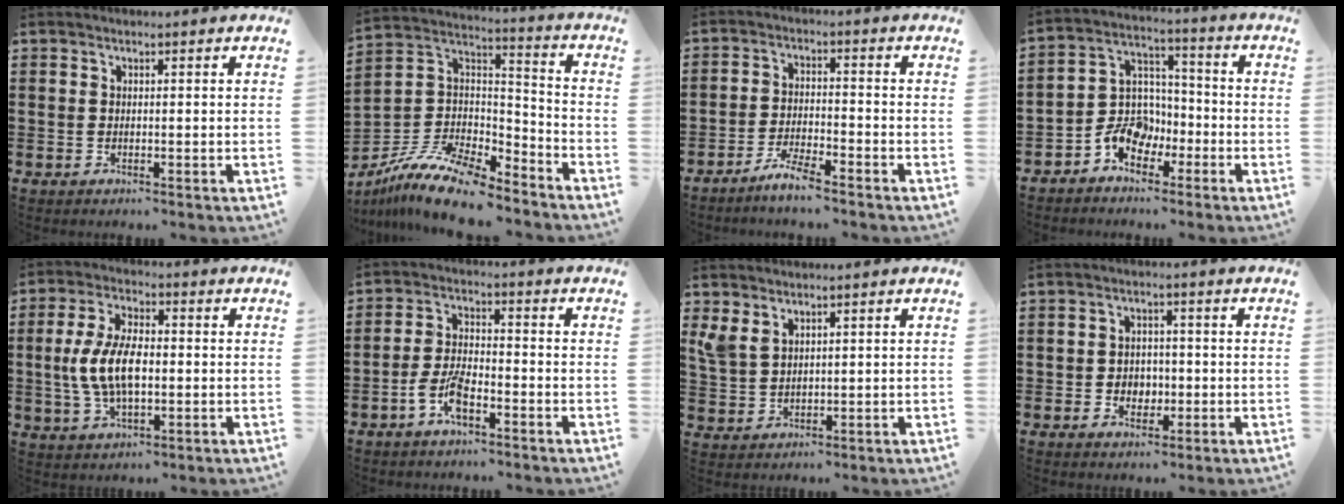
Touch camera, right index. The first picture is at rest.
{"total": 12.2, "force": [-10.0, 3.5, 6.0], "torque": [-0.125, 0.028, -0.195]}
{"total": 4.2, "force": [-3.9, 0.0, 1.6], "torque": [-0.036, 0.001, -0.076]}
{"total": 7.7, "force": [-4.4, 5.4, 3.3], "torque": [-0.080, 0.020, -0.086]}
{"total": 8.7, "force": [-0.6, 4.3, 7.6], "torque": [-0.171, 0.001, -0.018]}
{"total": 5.9, "force": [-3.2, 2.1, 4.5], "torque": [-0.107, -0.001, -0.065]}
{"total": 3.4, "force": [2.4, 2.0, 1.5], "torque": [-0.047, 0.005, 0.043]}
{"total": 3.0, "force": [-0.9, 2.5, 1.4], "torque": [-0.027, 0.001, -0.023]}